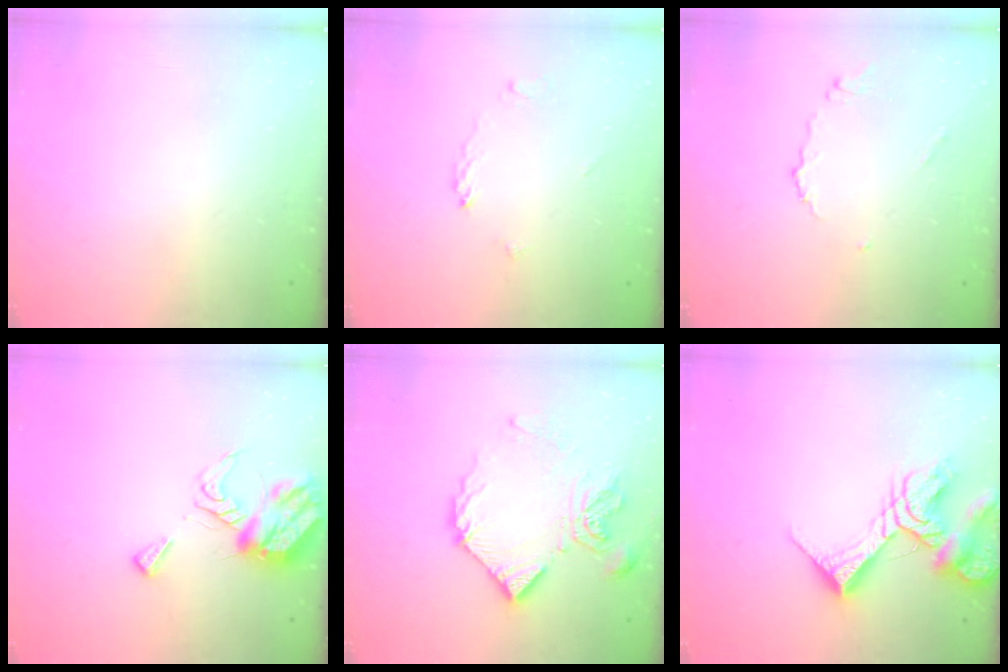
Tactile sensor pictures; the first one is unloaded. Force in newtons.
{"total": 2.2, "press": 2.2, "slide": 0.3}
{"total": 5.0, "press": 5.0, "slide": 0.4}
{"total": 9.7, "press": 9.7, "slide": 1.1}
{"total": 11.0, "press": 11.0, "slide": 1.2}
{"total": 15.6, "press": 15.5, "slide": 1.8}